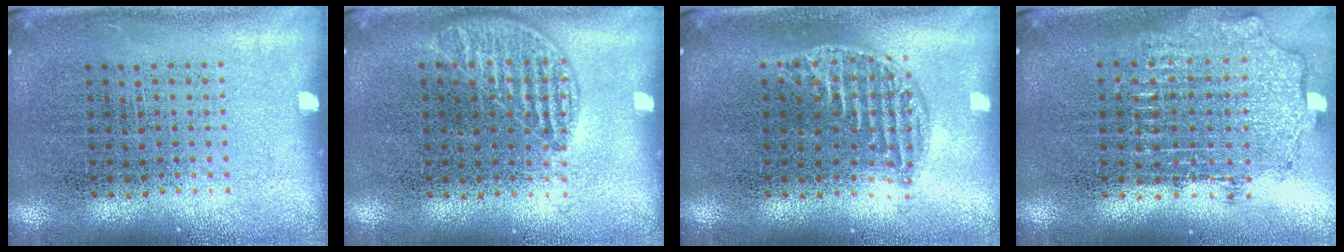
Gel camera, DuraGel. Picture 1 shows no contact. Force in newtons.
{"total": 1.0, "press": 0.8, "slide": 0.5}
{"total": 1.3, "press": 1.1, "slide": 0.6}
{"total": 1.9, "press": 1.5, "slide": 1.2}